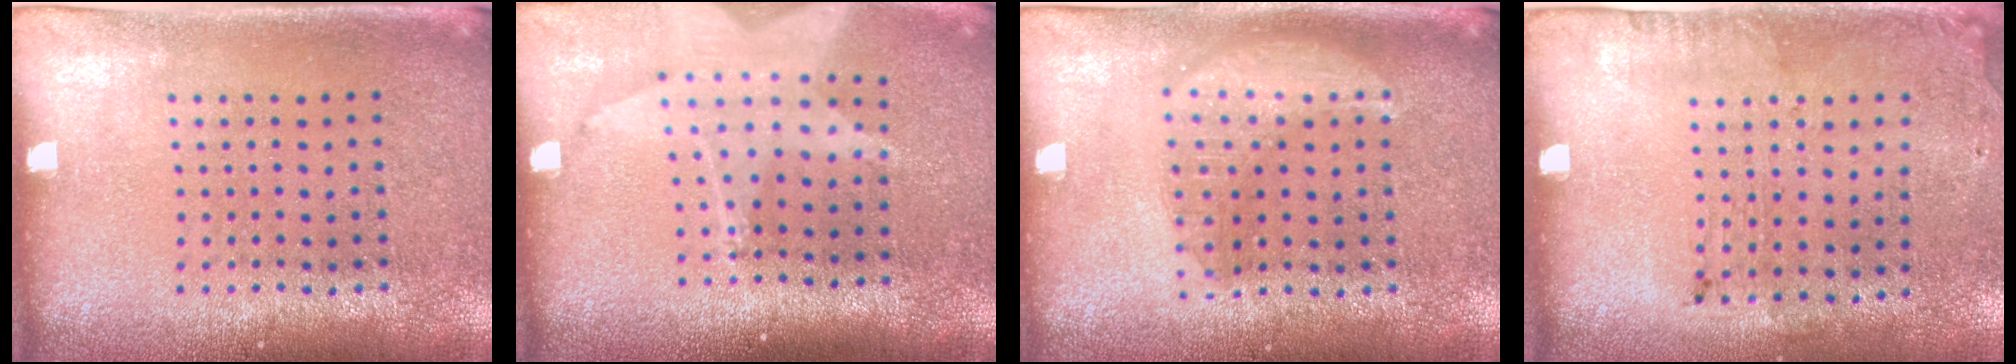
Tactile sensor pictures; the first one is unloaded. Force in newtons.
{"total": 1.8, "press": 1.5, "slide": 1.0}
{"total": 2.9, "press": 2.9, "slide": 0.3}
{"total": 1.8, "press": 1.2, "slide": 1.4}